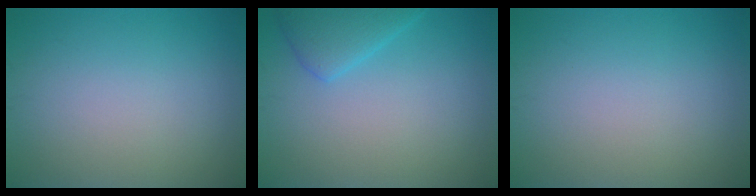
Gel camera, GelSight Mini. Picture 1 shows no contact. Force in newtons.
{"total": 2.9, "press": 2.9, "slide": 0.2}
{"total": 0.0}